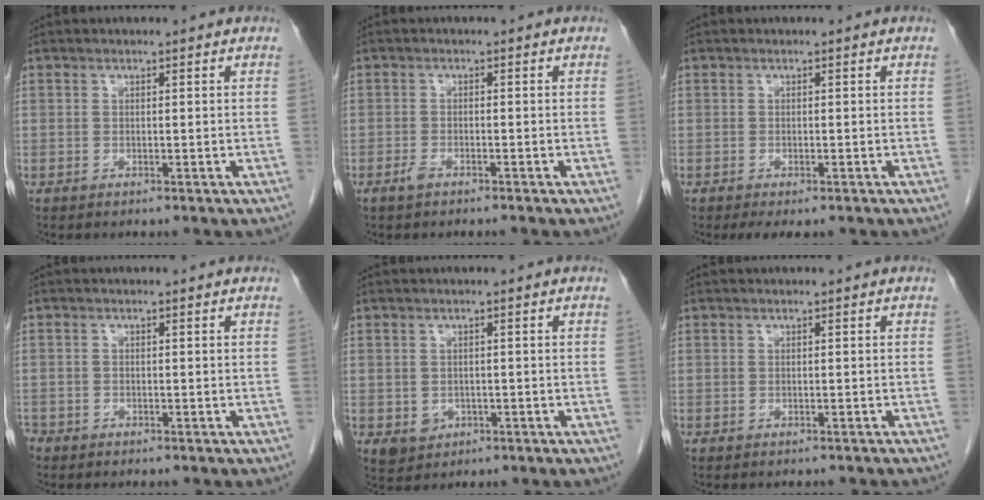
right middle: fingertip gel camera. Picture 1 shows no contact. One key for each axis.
{"total": 1.4, "fx": -1.2, "fy": 0.1, "fz": 0.8, "tx": -0.022, "ty": -0.001, "tz": -0.023}
{"total": 3.1, "fx": -2.2, "fy": 1.2, "fz": 1.9, "tx": -0.026, "ty": -0.007, "tz": -0.028}
{"total": 2.6, "fx": -2.1, "fy": 1.3, "fz": 0.5, "tx": -0.008, "ty": -0.001, "tz": -0.034}
{"total": 3.1, "fx": -0.9, "fy": 2.8, "fz": 1.1, "tx": -0.020, "ty": 0.000, "tz": -0.003}
{"total": 5.3, "fx": -4.6, "fy": 1.4, "fz": 2.0, "tx": -0.025, "ty": -0.007, "tz": -0.050}